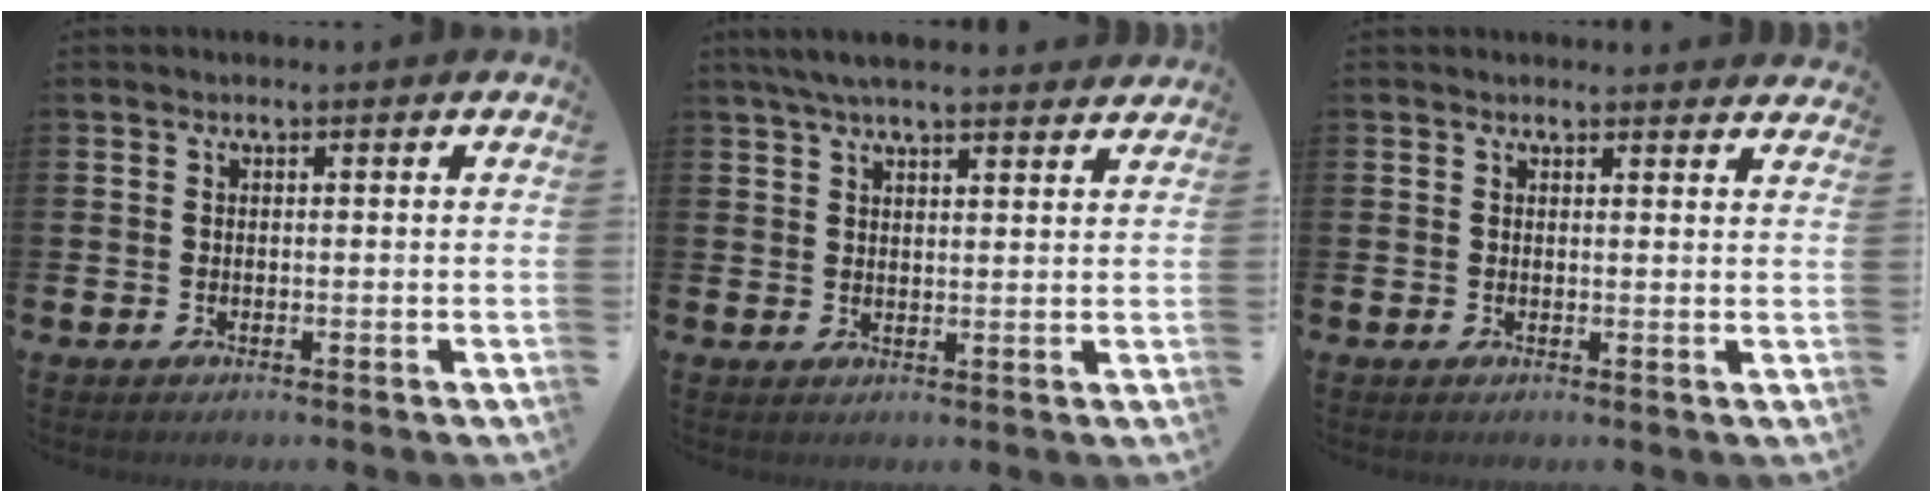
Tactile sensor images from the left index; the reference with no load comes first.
{"total": 5.1, "force": [4.7, 0.7, 2.0], "torque": [-0.048, -0.010, 0.086]}
{"total": 1.6, "force": [1.6, 0.0, -0.2], "torque": [0.010, -0.012, 0.028]}